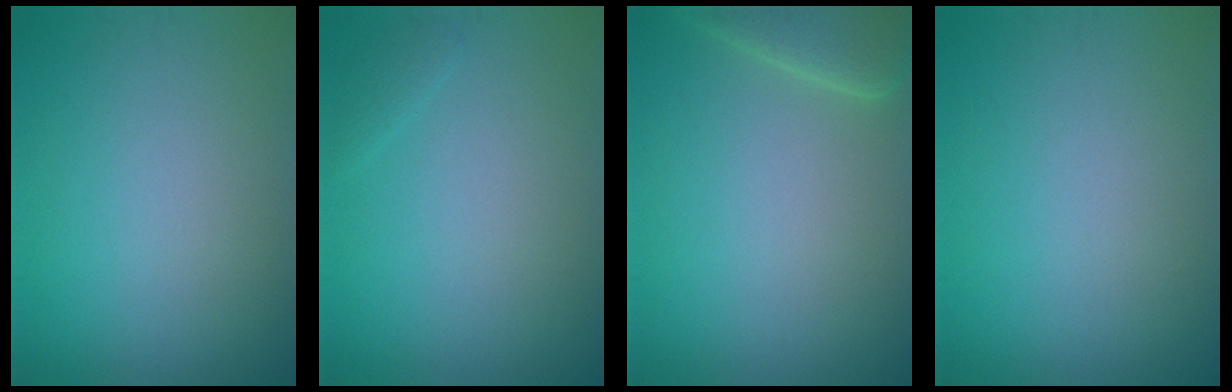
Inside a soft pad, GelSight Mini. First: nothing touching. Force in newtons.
{"total": 0.7, "press": 0.7, "slide": 0.0}
{"total": 3.1, "press": 3.1, "slide": 0.4}
{"total": 0.0}